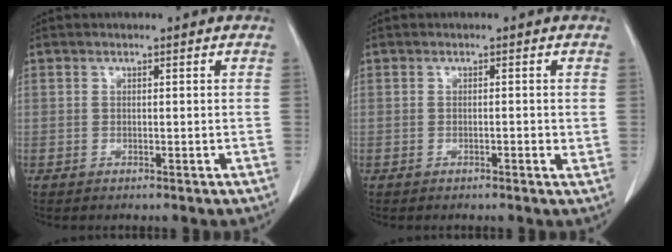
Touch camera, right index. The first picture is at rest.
{"total": 1.1, "force": [-0.1, 0.4, 1.0], "torque": [-0.013, 0.001, 0.000]}